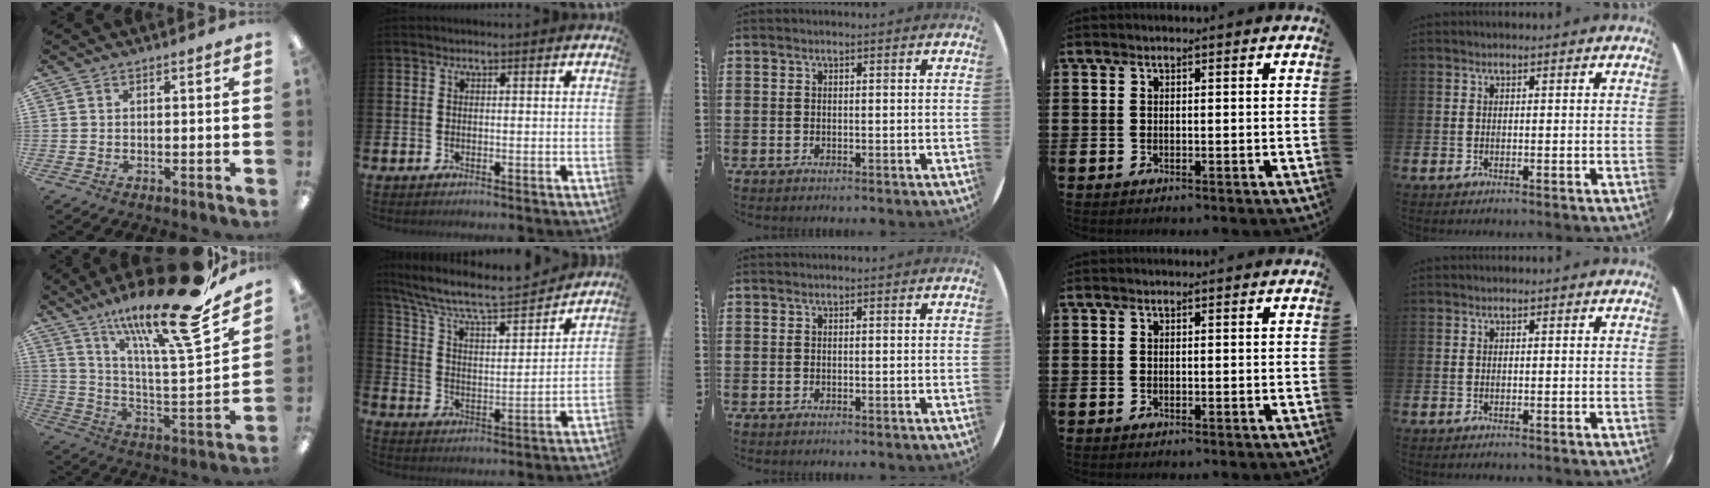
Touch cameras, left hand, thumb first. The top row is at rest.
{"thumb": {"total": 24.1, "force": [17.6, 3.1, 16.2], "torque": [-0.257, -0.118, 0.273]}, "index": {"total": 8.7, "force": [7.8, 1.8, 3.3], "torque": [-0.101, -0.052, 0.131]}}